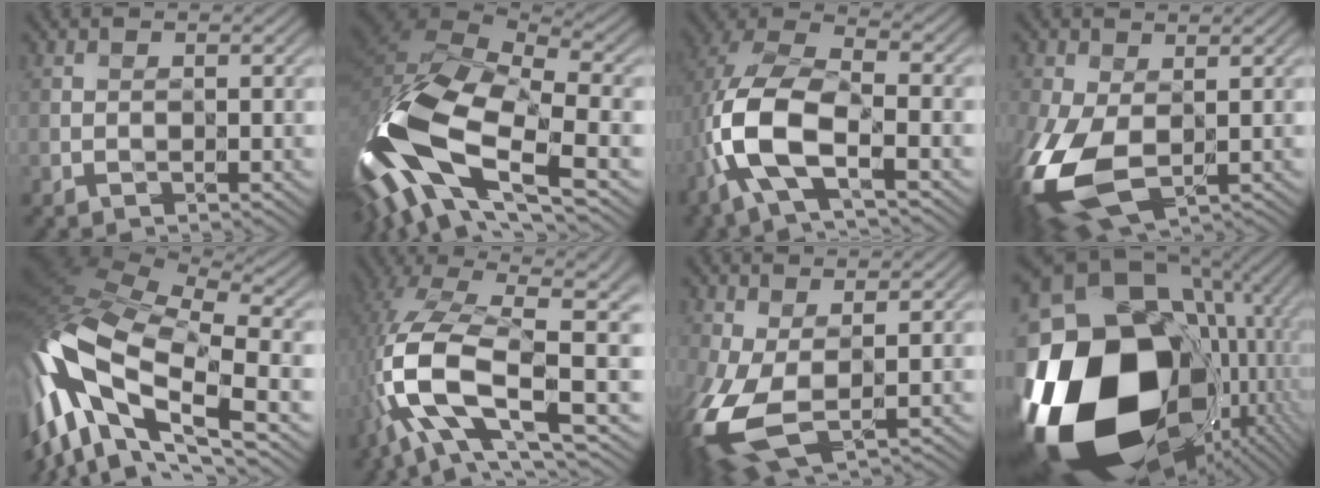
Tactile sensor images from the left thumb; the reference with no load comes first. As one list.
[{"total": 17.9, "force": [-6.2, 7.6, 15.0], "torque": [-0.349, -0.036, -0.106]}, {"total": 10.0, "force": [-3.2, 4.4, 8.4], "torque": [-0.202, -0.003, -0.068]}, {"total": 10.0, "force": [-1.5, 6.0, 7.9], "torque": [-0.226, -0.028, -0.021]}, {"total": 18.0, "force": [-4.1, 8.2, 15.4], "torque": [-0.351, -0.039, -0.058]}, {"total": 13.3, "force": [-0.8, 4.5, 12.5], "torque": [-0.287, -0.003, -0.014]}, {"total": 7.3, "force": [-0.2, 3.6, 6.4], "torque": [-0.175, -0.016, -0.004]}, {"total": 22.4, "force": [-4.7, 16.2, 14.8], "torque": [-0.320, -0.060, -0.048]}]